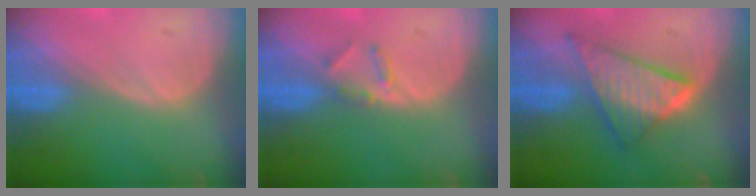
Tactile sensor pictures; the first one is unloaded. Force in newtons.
{"total": 2.3, "press": 2.1, "slide": 0.9}
{"total": 7.9, "press": 7.9, "slide": 0.5}